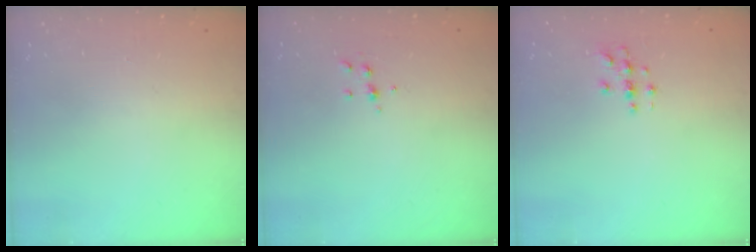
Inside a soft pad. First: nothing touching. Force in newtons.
{"total": 5.3, "press": 5.3, "slide": 0.5}
{"total": 2.7, "press": 2.7, "slide": 0.3}